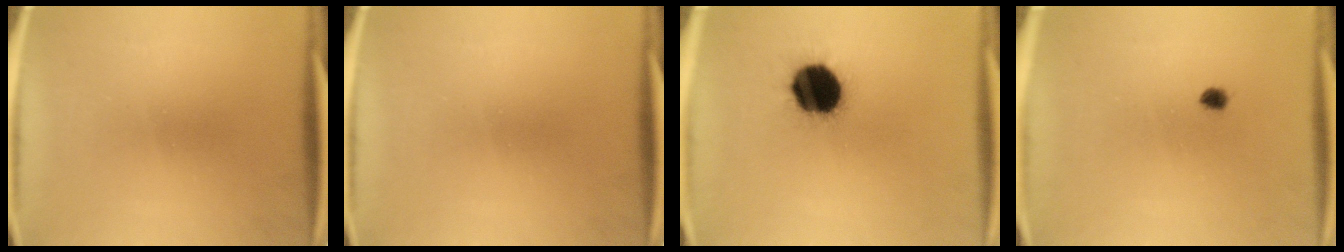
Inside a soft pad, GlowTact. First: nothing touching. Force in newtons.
{"total": 0.0}
{"total": 16.7}
{"total": 1.4}